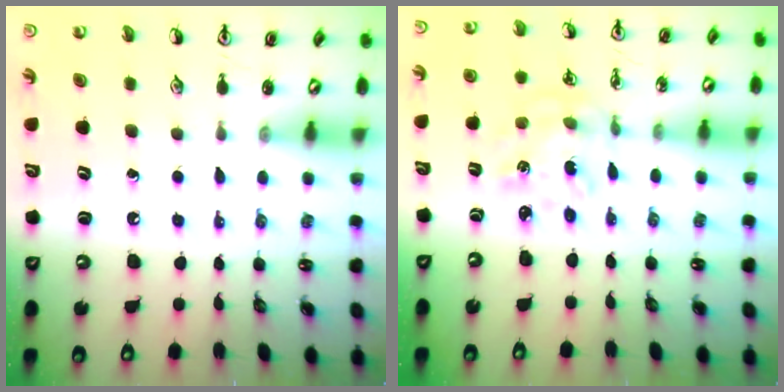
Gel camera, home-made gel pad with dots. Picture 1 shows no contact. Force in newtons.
{"total": 1.5, "press": 1.5, "slide": 0.1}